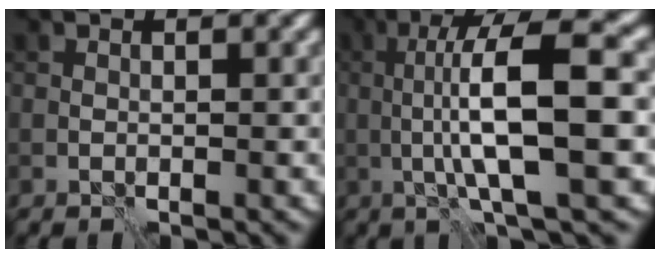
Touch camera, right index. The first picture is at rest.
{"total": 10.1, "force": [-0.2, 2.1, 9.8], "torque": [-0.150, 0.020, -0.005]}